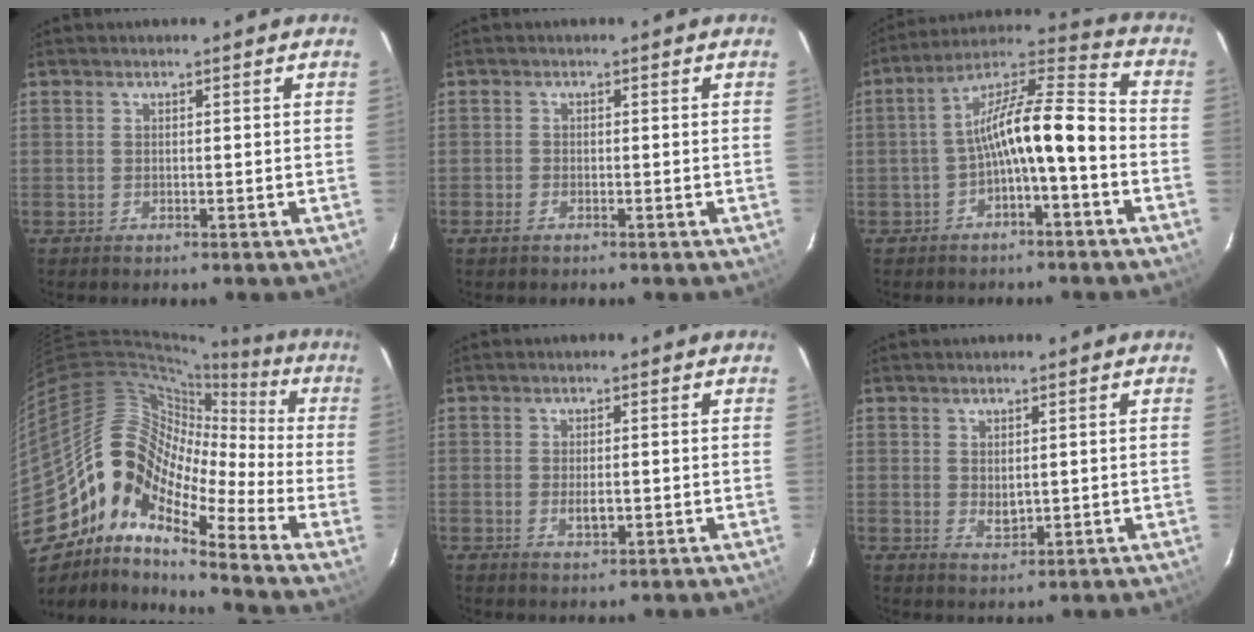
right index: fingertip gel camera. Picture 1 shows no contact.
{"total": 1.5, "force": [-1.0, 0.7, 0.8], "torque": [-0.017, -0.002, -0.021]}
{"total": 11.7, "force": [-3.5, 2.4, 10.9], "torque": [-0.199, 0.027, -0.060]}
{"total": 15.6, "force": [-8.7, 7.3, 10.7], "torque": [-0.170, 0.002, -0.187]}
{"total": 2.6, "force": [-0.4, 1.2, 2.3], "torque": [-0.042, -0.004, -0.003]}
{"total": 2.6, "force": [0.7, 1.5, 1.9], "torque": [-0.031, -0.004, 0.015]}